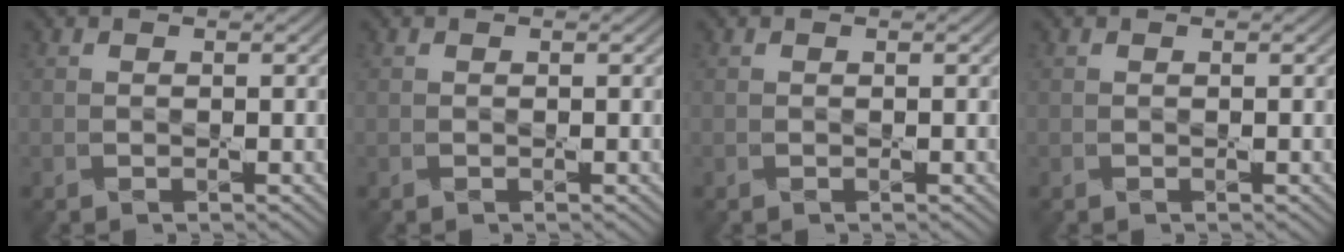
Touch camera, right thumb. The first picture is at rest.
{"total": 0.0}
{"total": 0.0}
{"total": 0.0}